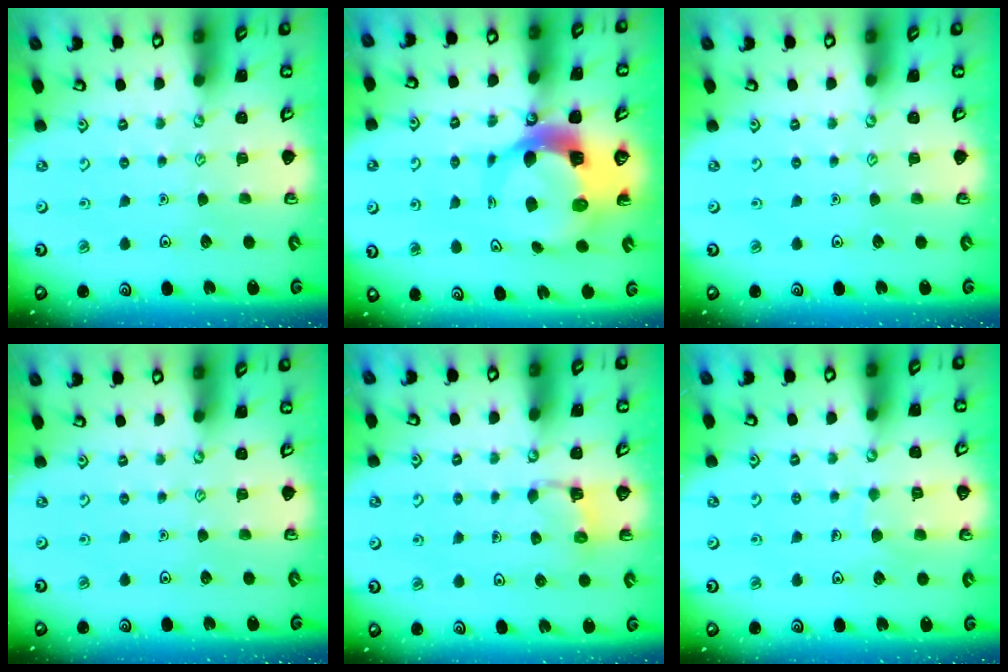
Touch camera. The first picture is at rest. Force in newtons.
{"total": 10.1, "press": 10.0, "slide": 1.5}
{"total": 0.0}
{"total": 0.0}
{"total": 2.1, "press": 2.0, "slide": 0.5}
{"total": 6.8, "press": 6.8, "slide": 0.4}